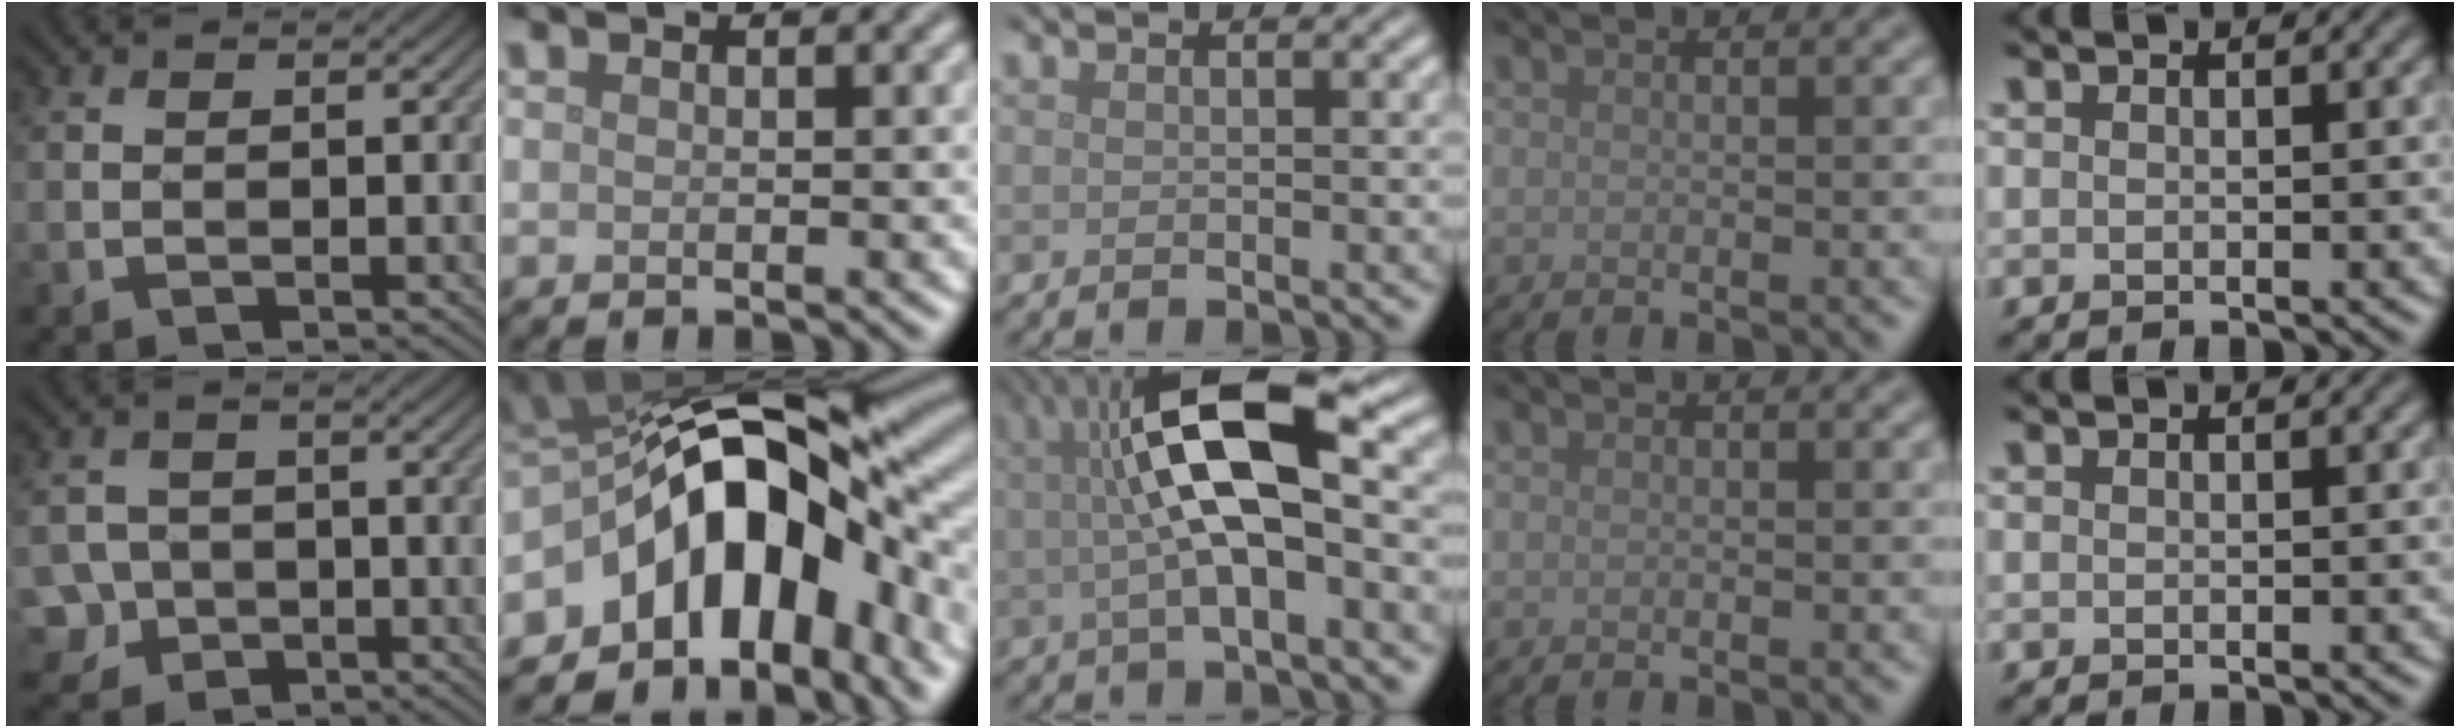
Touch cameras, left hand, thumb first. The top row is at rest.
{"thumb": {"total": 5.2, "force": [-2.4, 4.5, 0.8], "torque": [-0.026, -0.004, -0.063]}, "index": {"total": 14.2, "force": [-4.9, 8.5, 10.2], "torque": [-0.127, 0.010, -0.096]}, "middle": {"total": 9.7, "force": [1.4, 2.9, 9.1], "torque": [-0.155, 0.017, 0.016]}}